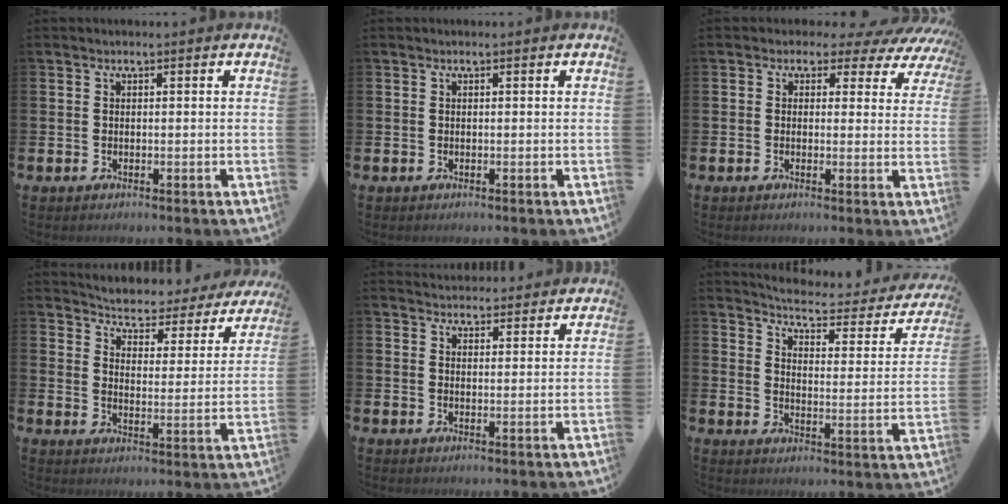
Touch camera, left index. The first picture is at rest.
{"total": 0.0}
{"total": 2.3, "force": [0.9, 1.9, 1.0], "torque": [-0.021, -0.013, 0.003]}
{"total": 4.1, "force": [4.0, 0.8, 0.4], "torque": [-0.038, -0.039, 0.062]}
{"total": 3.7, "force": [3.7, 0.7, -0.2], "torque": [0.006, -0.022, 0.065]}
{"total": 4.8, "force": [4.5, 0.6, 1.7], "torque": [-0.053, -0.039, 0.068]}